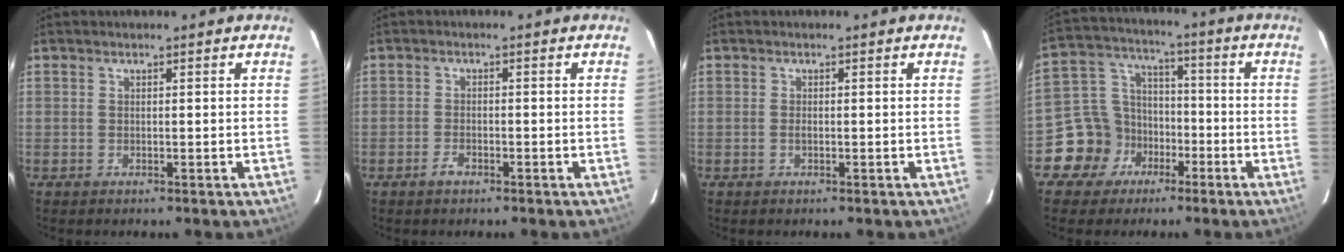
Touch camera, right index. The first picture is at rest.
{"total": 1.9, "force": [-1.3, 0.9, 1.1], "torque": [-0.025, -0.001, -0.025]}
{"total": 0.6, "force": [-0.2, 0.3, 0.5], "torque": [-0.010, -0.001, -0.004]}
{"total": 10.7, "force": [-5.4, 9.0, 1.9], "torque": [-0.062, 0.040, -0.085]}